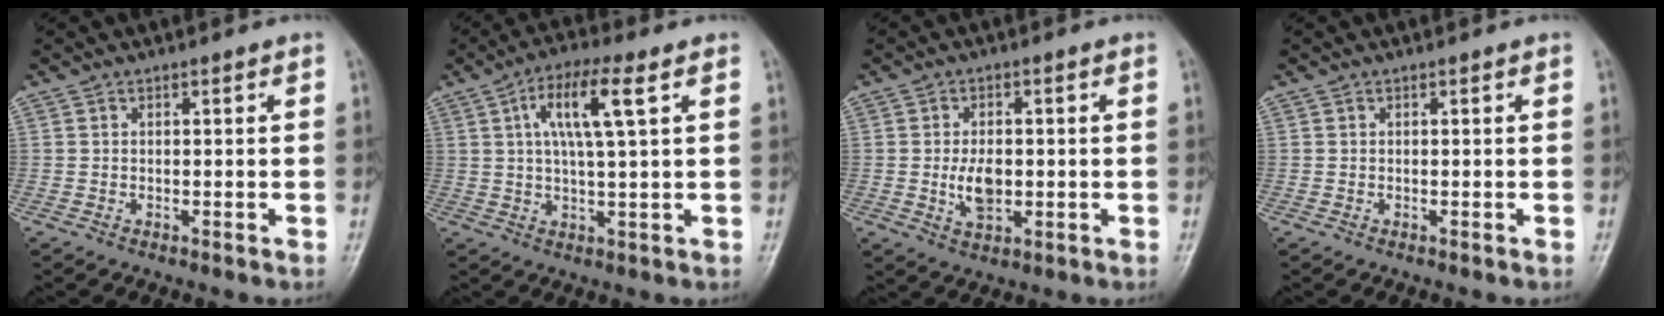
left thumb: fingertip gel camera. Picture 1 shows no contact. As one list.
[{"total": 9.3, "force": [3.2, 1.9, 8.6], "torque": [-0.170, 0.007, 0.056]}, {"total": 5.6, "force": [-0.5, 3.3, 4.4], "torque": [-0.069, -0.003, -0.007]}, {"total": 0.0}]